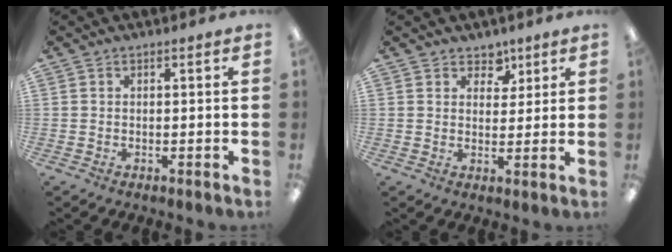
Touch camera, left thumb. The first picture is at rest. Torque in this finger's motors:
{"motor_torque": [0.04, 0.36, -0.40, 0.32, 0.03]}